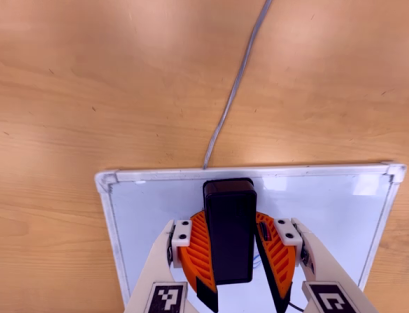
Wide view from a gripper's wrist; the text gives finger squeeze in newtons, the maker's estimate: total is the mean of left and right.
{"total": 11.7, "left": 12.9, "right": 10.4}